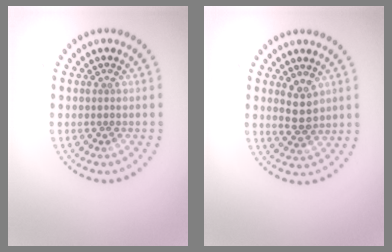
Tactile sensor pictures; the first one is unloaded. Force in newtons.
{"total": 2.7, "press": 2.6, "slide": 0.8}